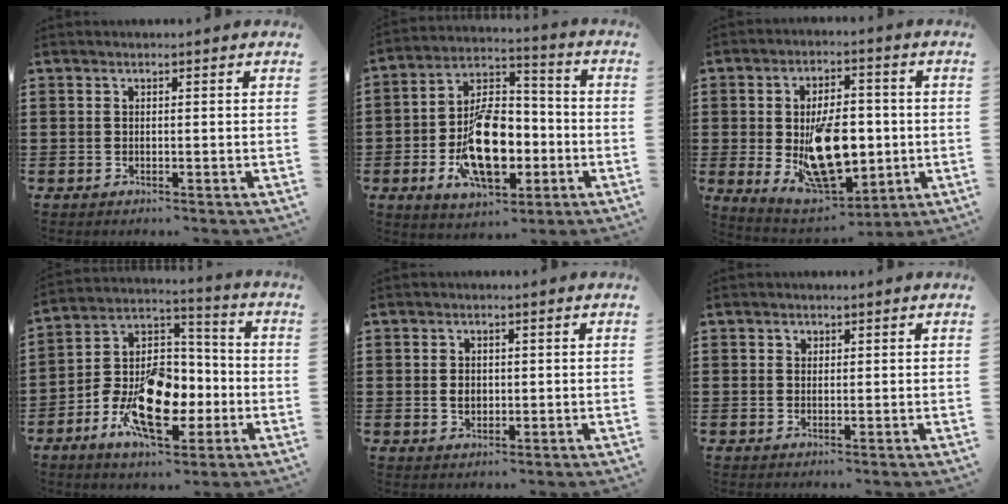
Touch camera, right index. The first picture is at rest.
{"total": 13.7, "force": [-3.8, 7.4, 10.9], "torque": [-0.200, 0.003, -0.063]}
{"total": 13.7, "force": [-1.2, 7.5, 11.4], "torque": [-0.187, -0.013, -0.018]}
{"total": 14.5, "force": [-5.7, 8.8, 10.0], "torque": [-0.200, 0.004, -0.104]}
{"total": 2.3, "force": [0.0, 1.6, 1.6], "torque": [-0.035, 0.006, -0.002]}
{"total": 0.8, "force": [0.4, 0.7, 0.1], "torque": [-0.003, 0.002, 0.008]}